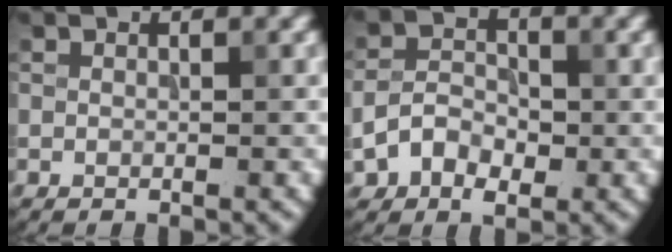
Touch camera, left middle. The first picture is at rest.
{"total": 3.9, "force": [-1.2, 2.8, 2.5], "torque": [-0.048, 0.003, -0.026]}